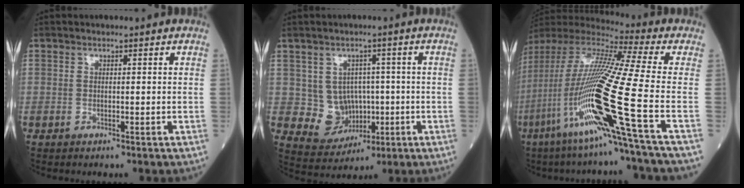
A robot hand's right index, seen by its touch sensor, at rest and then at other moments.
{"total": 6.2, "force": [0.1, 5.6, 2.7], "torque": [-0.044, 0.012, 0.019]}
{"total": 24.2, "force": [-8.5, -1.7, 22.6], "torque": [-0.456, -0.037, -0.172]}